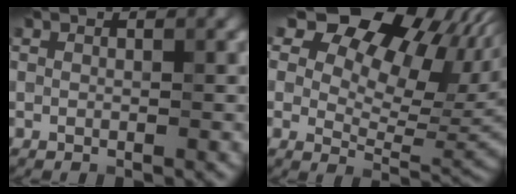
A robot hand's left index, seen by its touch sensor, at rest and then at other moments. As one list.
[{"total": 14.2, "force": [9.0, 7.1, 8.3], "torque": [-0.129, 0.021, 0.141]}]